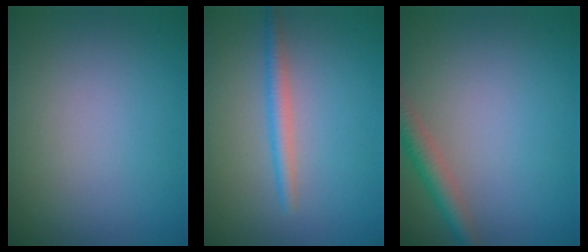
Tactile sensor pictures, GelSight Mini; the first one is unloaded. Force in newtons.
{"total": 1.9, "press": 1.9, "slide": 0.1}
{"total": 2.6, "press": 2.6, "slide": 0.1}